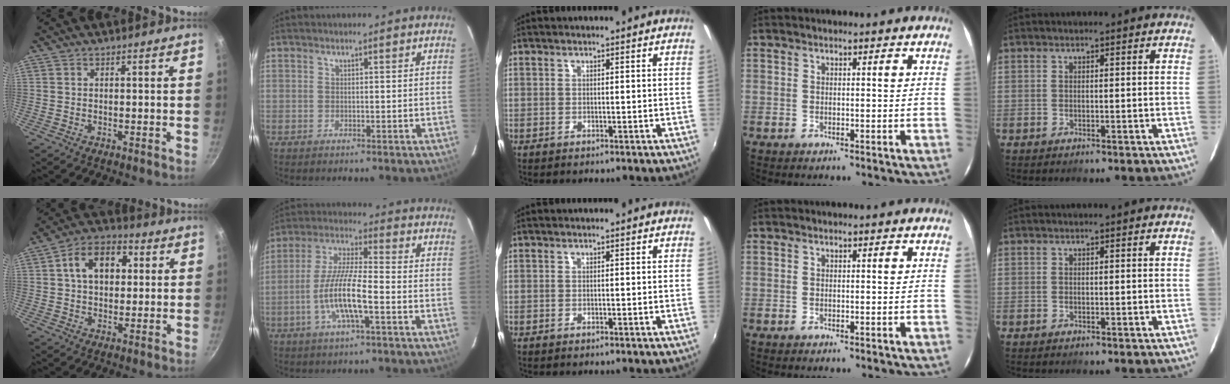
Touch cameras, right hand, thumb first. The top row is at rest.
{"thumb": {"total": 11.1, "force": [2.4, 7.7, 7.7], "torque": [-0.090, 0.018, 0.026]}, "index": {"total": 11.0, "force": [-4.0, 1.6, 10.1], "torque": [-0.213, -0.002, -0.078]}}